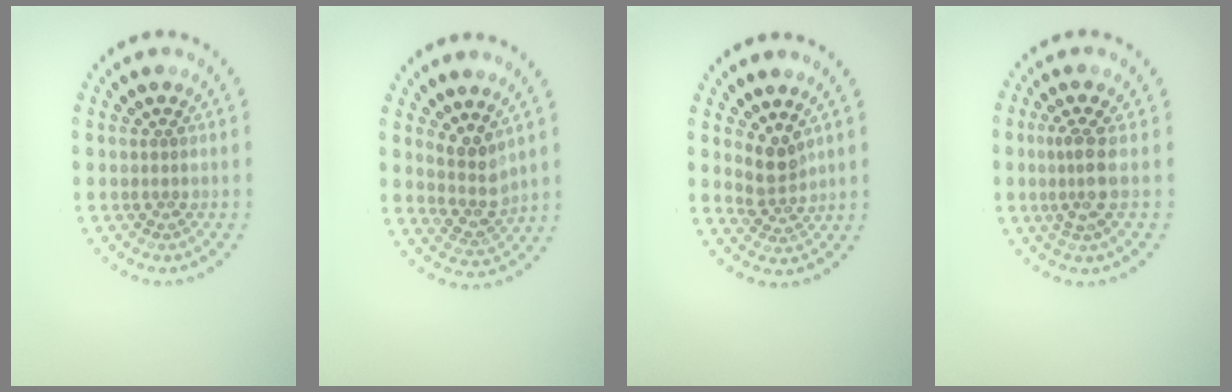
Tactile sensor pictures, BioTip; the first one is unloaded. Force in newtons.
{"total": 2.6, "press": 2.0, "slide": 1.7}
{"total": 2.5, "press": 1.9, "slide": 1.6}
{"total": 2.4, "press": 2.0, "slide": 1.4}